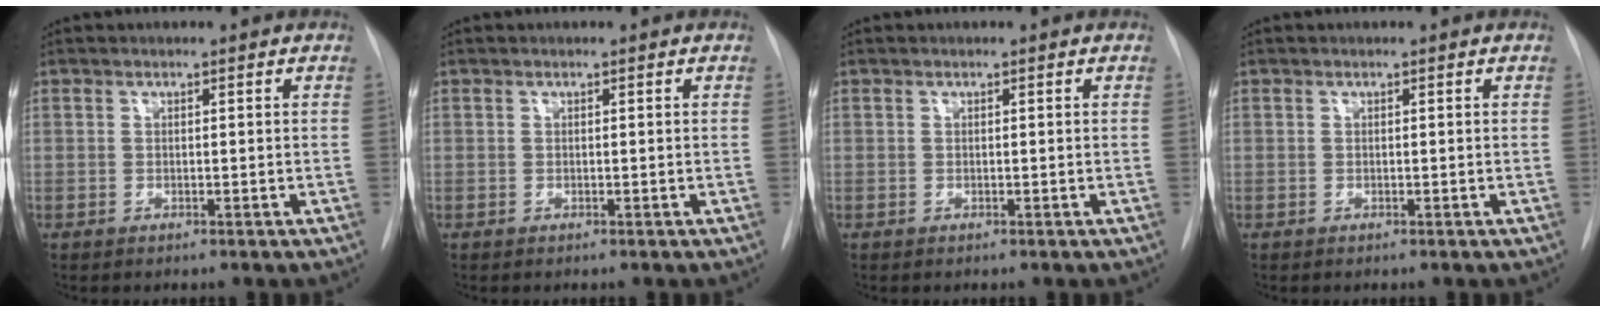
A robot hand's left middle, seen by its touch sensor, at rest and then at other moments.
{"total": 0.0}
{"total": 0.0}
{"total": 0.0}